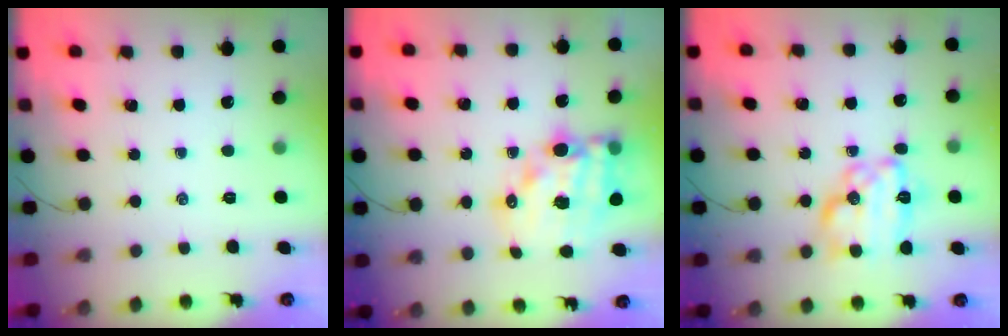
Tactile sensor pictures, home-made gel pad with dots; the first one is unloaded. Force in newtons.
{"total": 17.1, "press": 16.7, "slide": 3.7}
{"total": 15.6, "press": 15.6, "slide": 1.0}